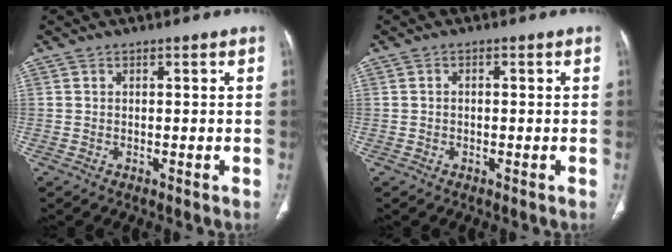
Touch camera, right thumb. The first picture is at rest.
{"total": 0.8, "force": [-0.1, 0.5, 0.5], "torque": [-0.008, 0.003, -0.004]}